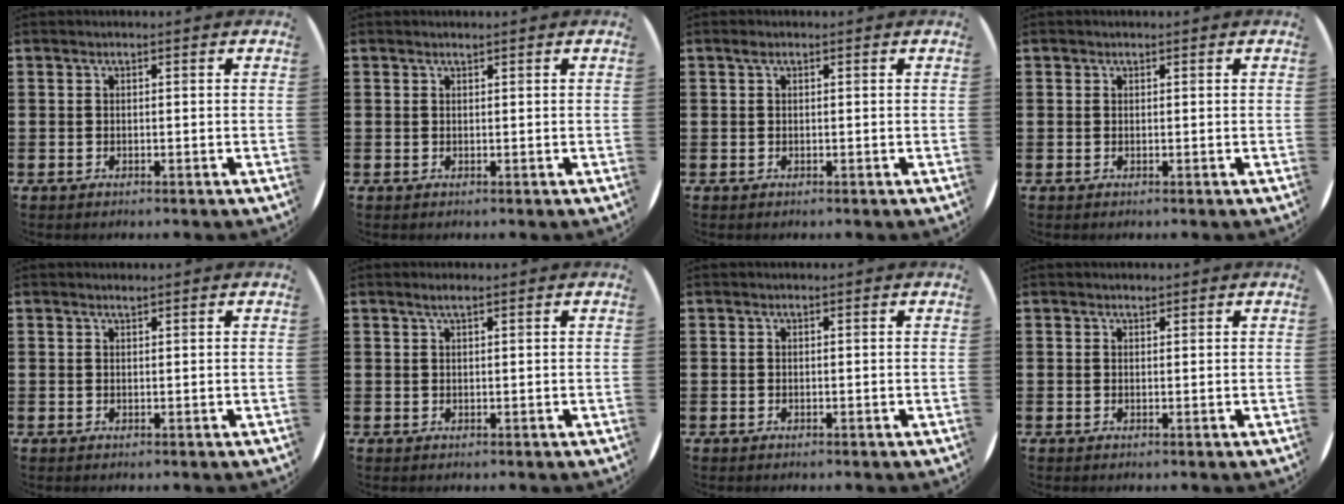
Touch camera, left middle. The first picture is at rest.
{"total": 0.0}
{"total": 0.5, "force": [0.3, 0.3, 0.4], "torque": [-0.008, 0.003, 0.005]}
{"total": 0.0}
{"total": 0.5, "force": [0.5, -0.1, 0.0], "torque": [0.001, 0.001, 0.010]}
{"total": 1.4, "force": [1.0, 0.1, 0.9], "torque": [-0.018, 0.003, 0.017]}
{"total": 0.0}
{"total": 0.6, "force": [0.6, 0.1, 0.0], "torque": [0.001, 0.003, 0.012]}